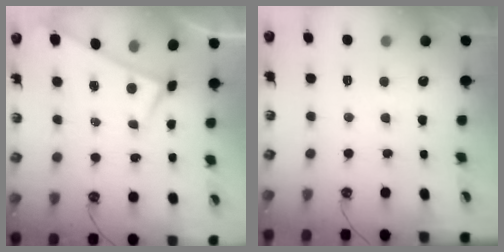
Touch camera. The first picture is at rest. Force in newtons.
{"total": 3.4, "press": 3.4, "slide": 0.3}